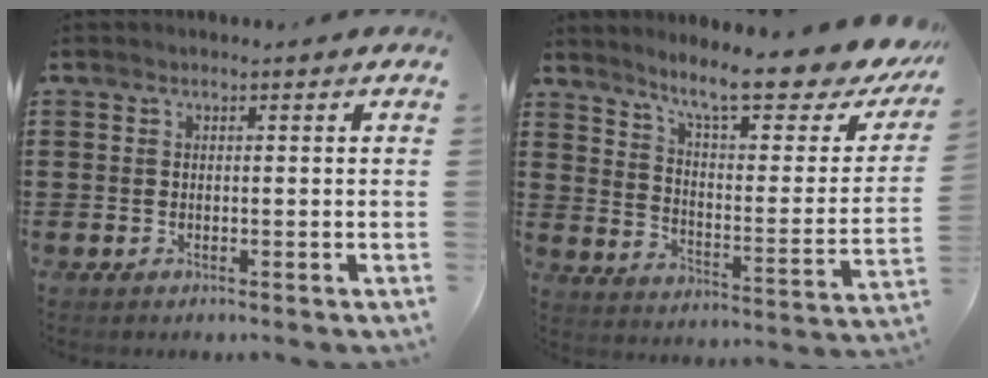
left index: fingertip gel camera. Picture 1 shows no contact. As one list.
[{"total": 11.1, "force": [8.9, 0.6, 6.6], "torque": [-0.133, -0.058, 0.144]}]